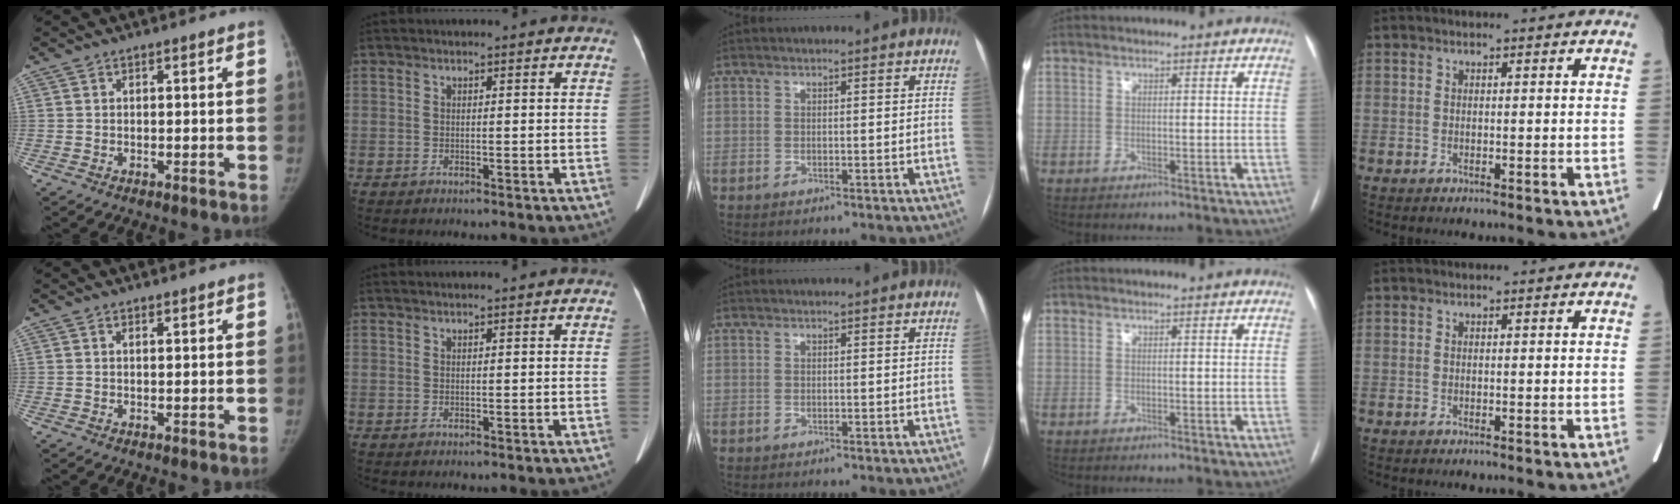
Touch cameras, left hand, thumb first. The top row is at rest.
{"thumb": {"total": 0.6, "force": [0.5, 0.2, 0.2], "torque": [-0.007, -0.004, 0.008]}, "index": {"total": 1.3, "force": [1.2, -0.1, 0.5], "torque": [-0.008, 0.017, 0.023]}}